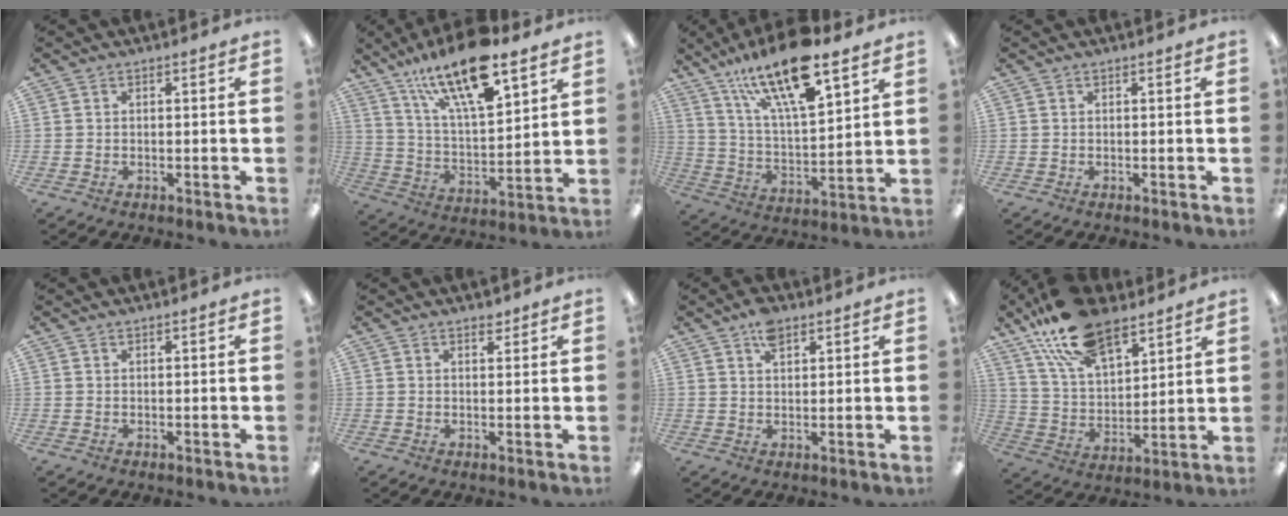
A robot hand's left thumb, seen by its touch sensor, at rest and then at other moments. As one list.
[{"total": 20.6, "force": [13.9, 6.8, 13.6], "torque": [-0.235, -0.071, 0.233]}, {"total": 20.5, "force": [14.0, 6.3, 13.6], "torque": [-0.237, -0.075, 0.234]}, {"total": 0.0}, {"total": 0.5, "force": [0.5, 0.1, 0.1], "torque": [-0.003, 0.001, 0.008]}, {"total": 1.9, "force": [1.6, 0.8, 0.6], "torque": [0.003, -0.008, 0.027]}, {"total": 4.7, "force": [3.2, 2.3, 2.6], "torque": [-0.043, -0.007, 0.055]}, {"total": 18.7, "force": [13.1, 8.8, 10.1], "torque": [-0.194, -0.057, 0.238]}]